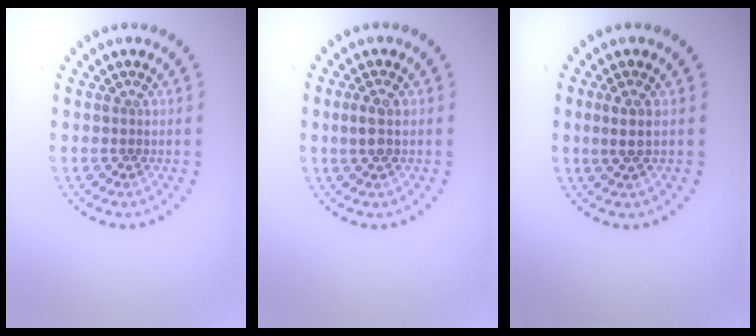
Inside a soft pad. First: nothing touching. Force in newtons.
{"total": 1.6, "press": 1.6, "slide": 0.1}
{"total": 1.5, "press": 1.3, "slide": 0.9}